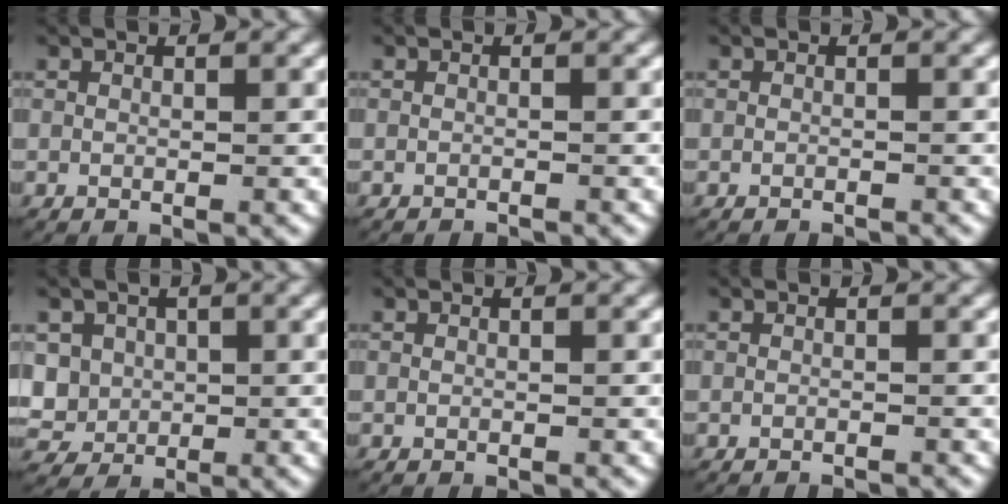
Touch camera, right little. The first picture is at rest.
{"total": 1.3, "force": [-1.3, 0.1, 0.1], "torque": [-0.006, -0.007, -0.018]}
{"total": 1.2, "force": [-1.2, 0.1, 0.1], "torque": [-0.004, -0.004, -0.017]}
{"total": 8.1, "force": [-1.1, 7.5, 2.9], "torque": [-0.086, -0.027, -0.016]}
{"total": 0.0}
{"total": 1.5, "force": [-1.5, 0.1, 0.2], "torque": [-0.004, -0.005, -0.021]}